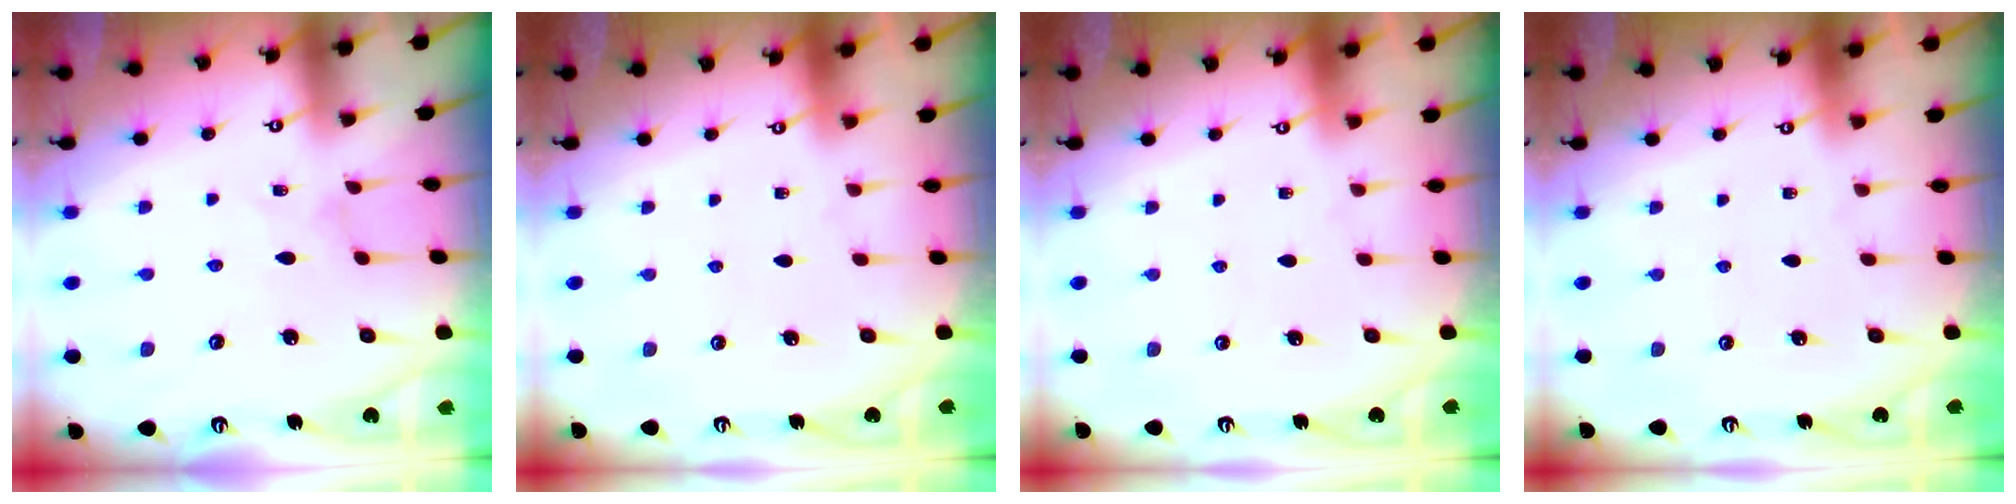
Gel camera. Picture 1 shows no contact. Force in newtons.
{"total": 0.0}
{"total": 0.0}
{"total": 0.0}